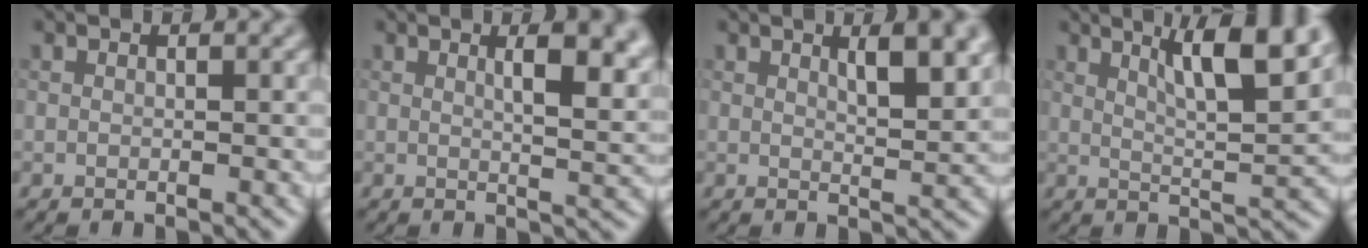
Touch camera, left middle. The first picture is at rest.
{"total": 6.1, "force": [2.2, 2.3, 5.2], "torque": [-0.048, 0.007, 0.028]}
{"total": 4.7, "force": [2.1, 1.5, 3.9], "torque": [-0.048, 0.003, 0.027]}
{"total": 7.5, "force": [3.7, 1.5, 6.3], "torque": [-0.088, 0.006, 0.059]}